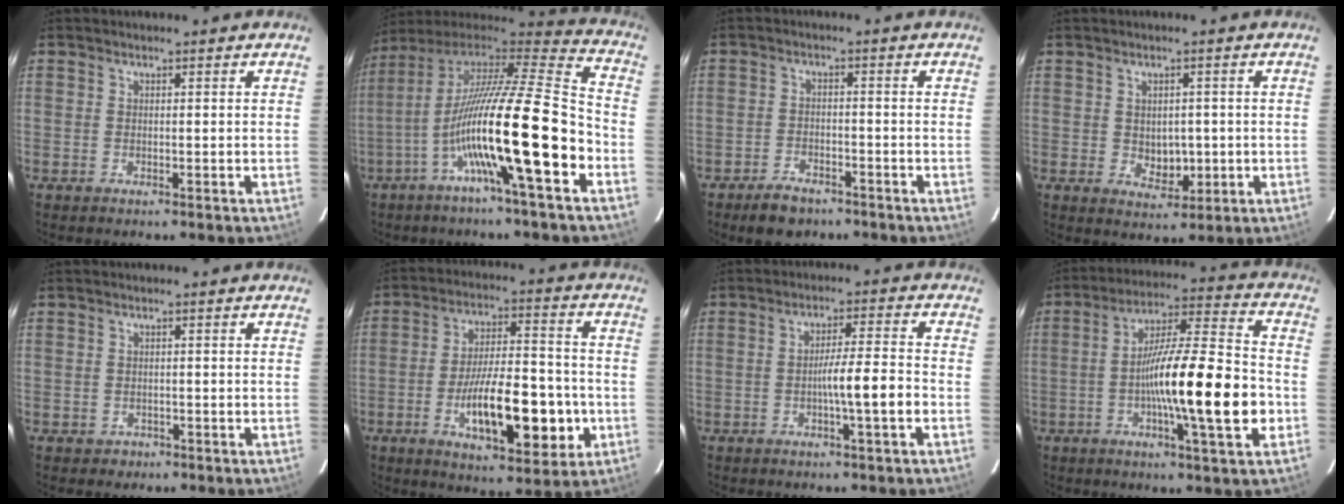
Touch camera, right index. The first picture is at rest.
{"total": 21.8, "force": [-7.3, 0.7, 20.6], "torque": [-0.360, -0.008, -0.133]}
{"total": 5.0, "force": [-3.8, 2.5, 2.1], "torque": [-0.042, 0.001, -0.057]}
{"total": 4.3, "force": [-0.3, 2.9, 3.2], "torque": [-0.039, -0.003, 0.007]}
{"total": 1.4, "force": [-0.8, 1.2, 0.0], "torque": [0.000, 0.005, -0.010]}
{"total": 16.6, "force": [-4.8, 5.0, 15.1], "torque": [-0.245, 0.006, -0.071]}
{"total": 6.4, "force": [-1.9, -0.3, 6.1], "torque": [-0.101, 0.008, -0.030]}
{"total": 17.7, "force": [-3.9, 1.0, 17.3], "torque": [-0.283, 0.000, -0.066]}